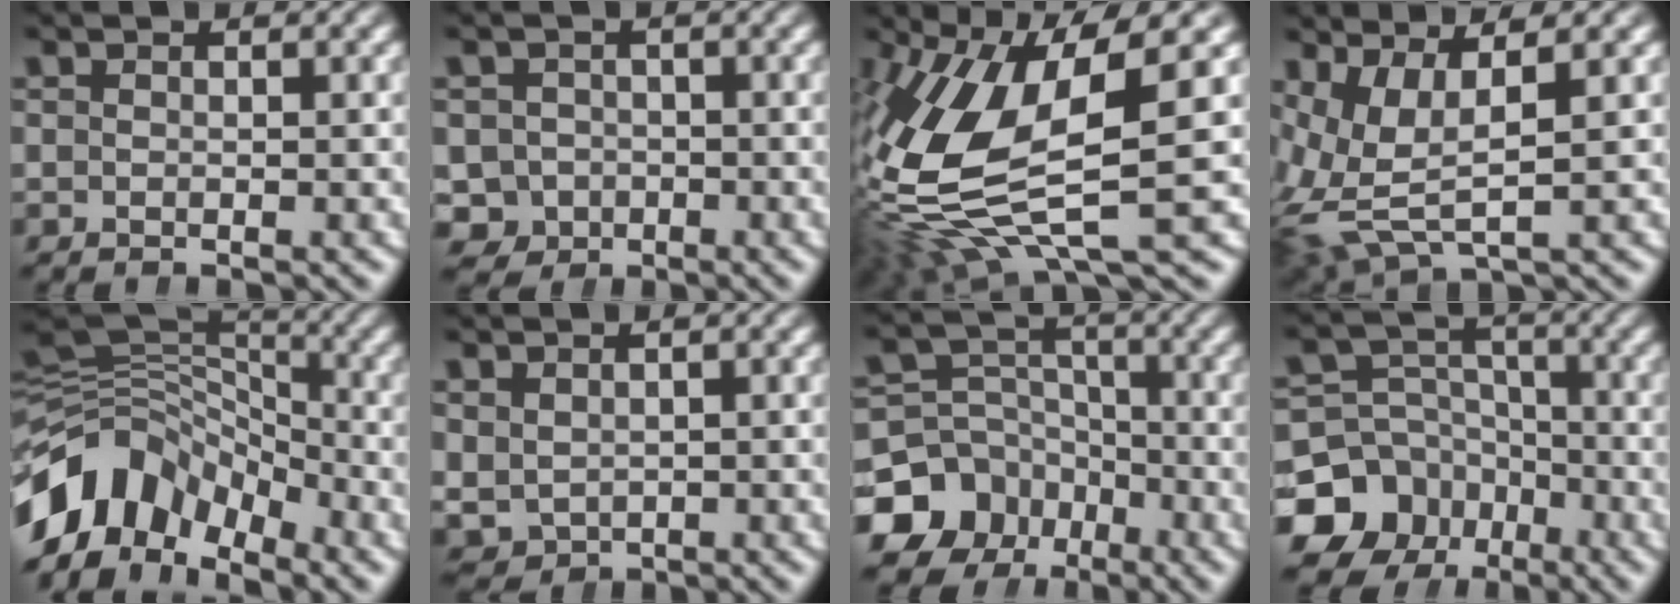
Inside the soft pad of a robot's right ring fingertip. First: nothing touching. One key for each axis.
{"total": 8.1, "fx": -3.2, "fy": 7.1, "fz": 2.0, "tx": -0.044, "ty": -0.040, "tz": -0.044}
{"total": 10.9, "fx": -0.6, "fy": 5.2, "fz": 9.5, "tx": -0.195, "ty": -0.018, "tz": 0.009}
{"total": 8.1, "fx": 0.2, "fy": 6.0, "fz": 5.5, "tx": -0.142, "ty": -0.038, "tz": 0.024}
{"total": 13.2, "fx": -3.9, "fy": 10.2, "fz": 7.5, "tx": -0.147, "ty": -0.025, "tz": -0.062}
{"total": 5.8, "fx": -1.5, "fy": 5.1, "fz": 2.1, "tx": -0.055, "ty": -0.041, "tz": -0.001}
{"total": 12.1, "fx": -4.6, "fy": 10.1, "fz": 4.8, "tx": -0.063, "ty": -0.049, "tz": -0.069}
{"total": 14.1, "fx": -5.3, "fy": 11.8, "fz": 5.5, "tx": -0.079, "ty": -0.059, "tz": -0.078}